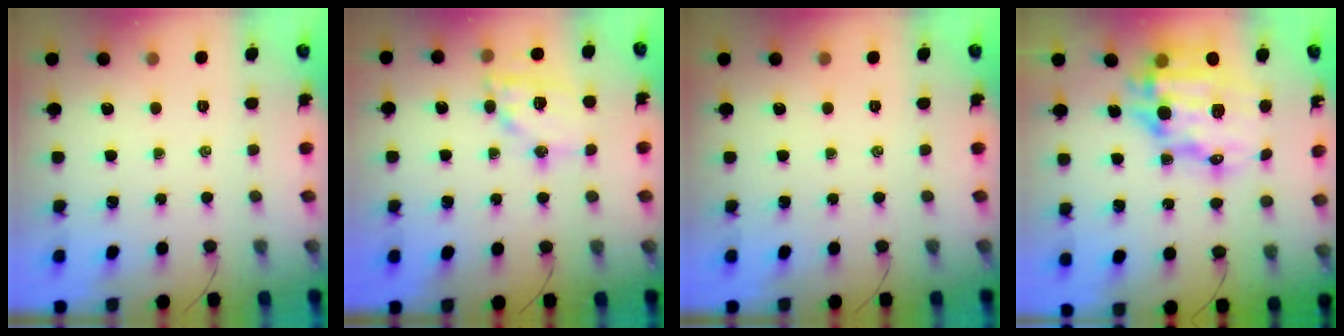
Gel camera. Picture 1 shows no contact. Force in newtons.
{"total": 12.6, "press": 12.5, "slide": 1.9}
{"total": 0.0}
{"total": 19.2, "press": 18.8, "slide": 3.8}